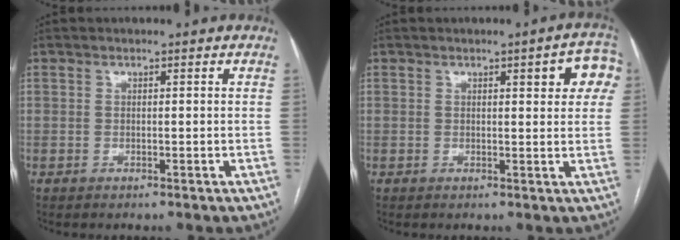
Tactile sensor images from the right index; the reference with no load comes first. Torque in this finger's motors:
{"motor_torque": [0.64, 0.27, 0.08, 0.03]}